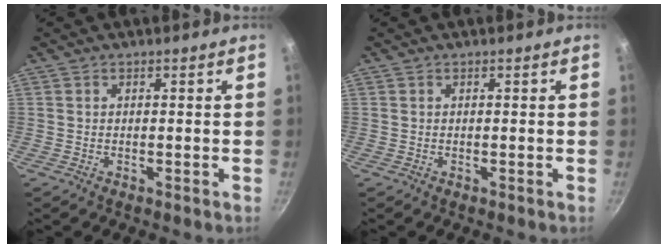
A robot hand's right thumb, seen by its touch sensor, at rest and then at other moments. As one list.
[{"total": 0.0}]